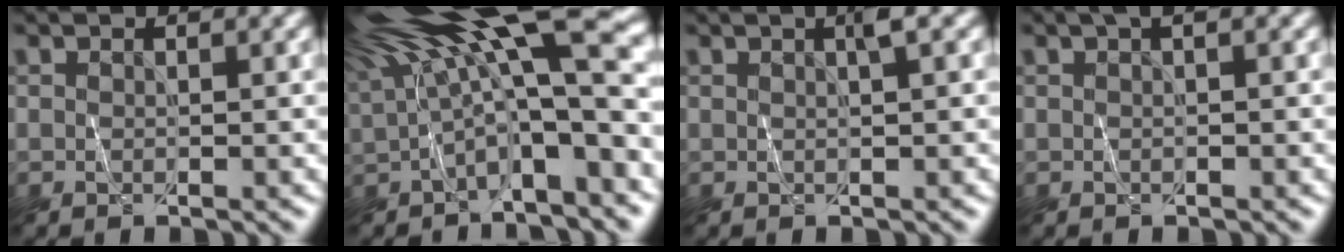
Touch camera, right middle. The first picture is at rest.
{"total": 15.5, "force": [4.4, 3.3, 14.5], "torque": [-0.234, 0.007, 0.093]}
{"total": 1.5, "force": [0.7, -0.3, 1.3], "torque": [-0.023, 0.003, 0.008]}
{"total": 1.5, "force": [0.6, 0.5, 1.3], "torque": [-0.023, 0.007, 0.005]}